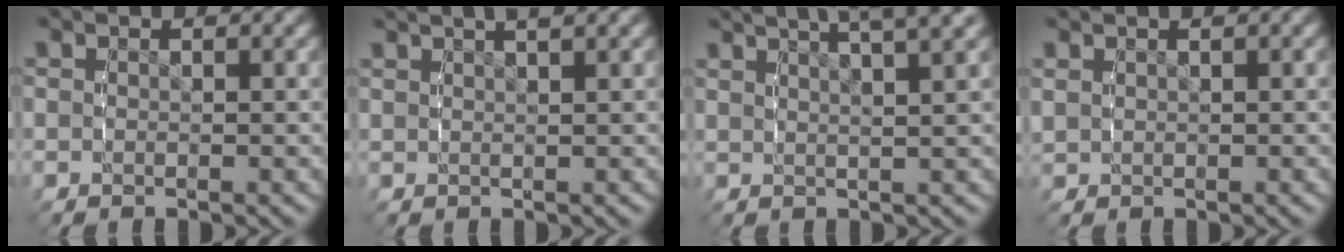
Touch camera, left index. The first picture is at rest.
{"total": 3.8, "force": [2.9, 0.9, 2.3], "torque": [-0.031, 0.015, 0.043]}
{"total": 8.2, "force": [5.7, 3.2, 4.9], "torque": [-0.060, 0.026, 0.076]}
{"total": 1.3, "force": [0.9, 0.8, 0.6], "torque": [-0.010, 0.009, 0.016]}